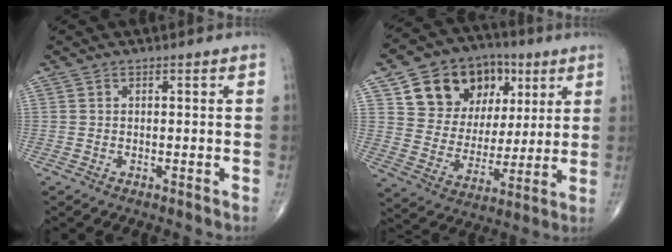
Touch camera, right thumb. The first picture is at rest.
{"total": 18.9, "force": [7.9, 14.0, 9.8], "torque": [-0.119, -0.005, 0.141]}